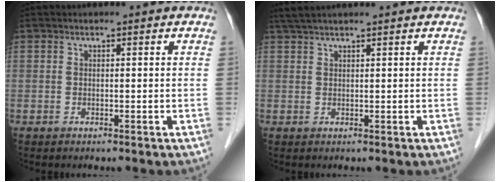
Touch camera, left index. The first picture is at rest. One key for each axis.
{"total": 5.7, "fx": 4.9, "fy": -0.2, "fz": 2.9, "tx": -0.043, "ty": 0.039, "tz": 0.083}